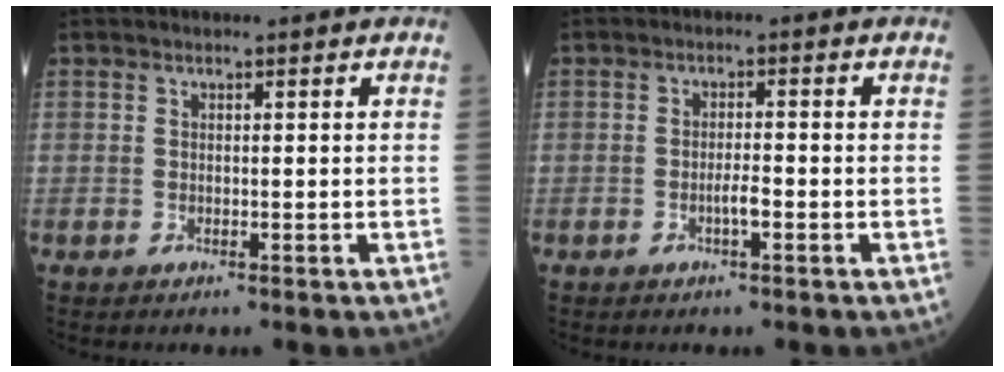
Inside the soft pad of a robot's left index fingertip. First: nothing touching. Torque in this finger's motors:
{"motor_torque": [0.30, 0.16, 0.04, 0.03]}